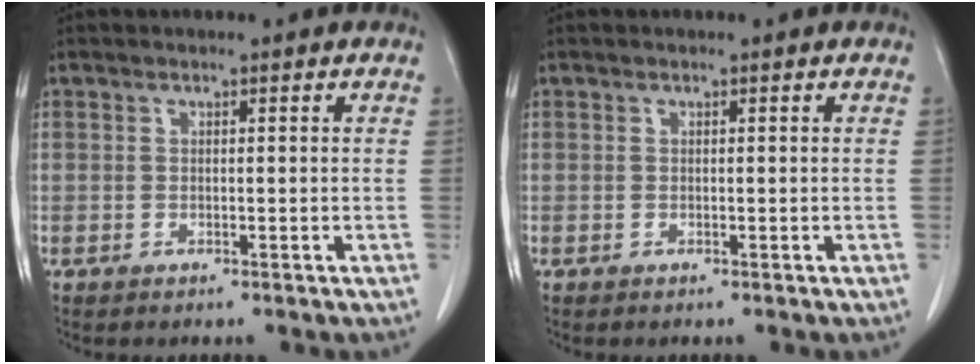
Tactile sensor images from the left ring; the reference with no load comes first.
{"total": 0.0}